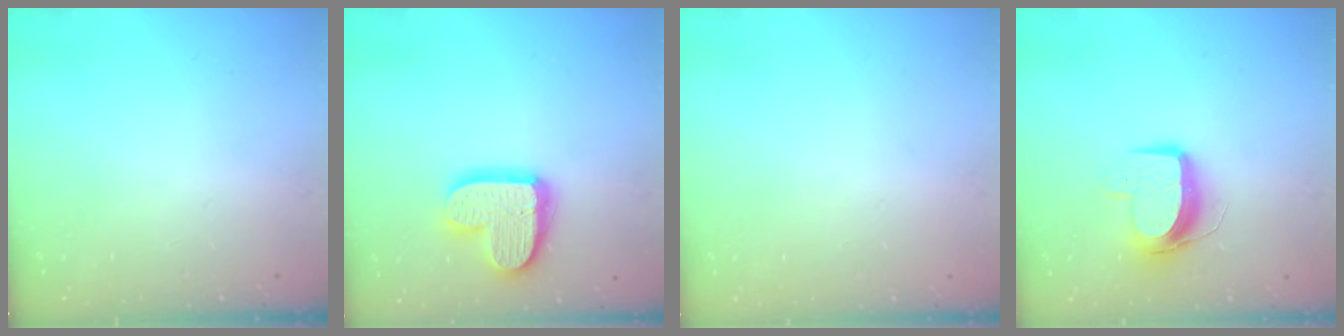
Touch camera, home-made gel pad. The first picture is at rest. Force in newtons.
{"total": 16.1, "press": 16.1, "slide": 1.3}
{"total": 0.0}
{"total": 10.2, "press": 10.2, "slide": 0.8}